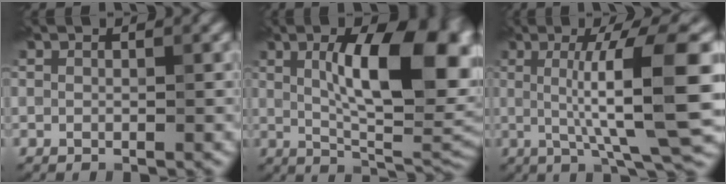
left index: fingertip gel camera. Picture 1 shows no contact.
{"total": 12.9, "force": [2.7, 4.2, 11.8], "torque": [-0.155, 0.009, 0.041]}
{"total": 11.0, "force": [0.7, 2.0, 10.8], "torque": [-0.142, 0.006, 0.011]}